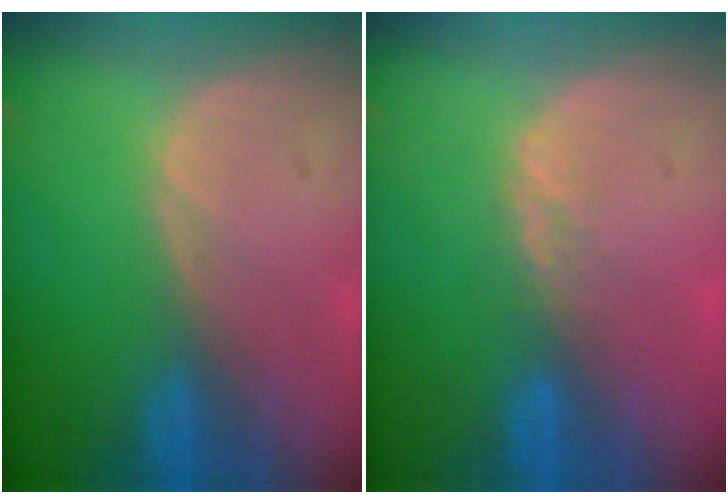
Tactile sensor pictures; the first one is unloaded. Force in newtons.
{"total": 1.7, "press": 1.4, "slide": 0.9}